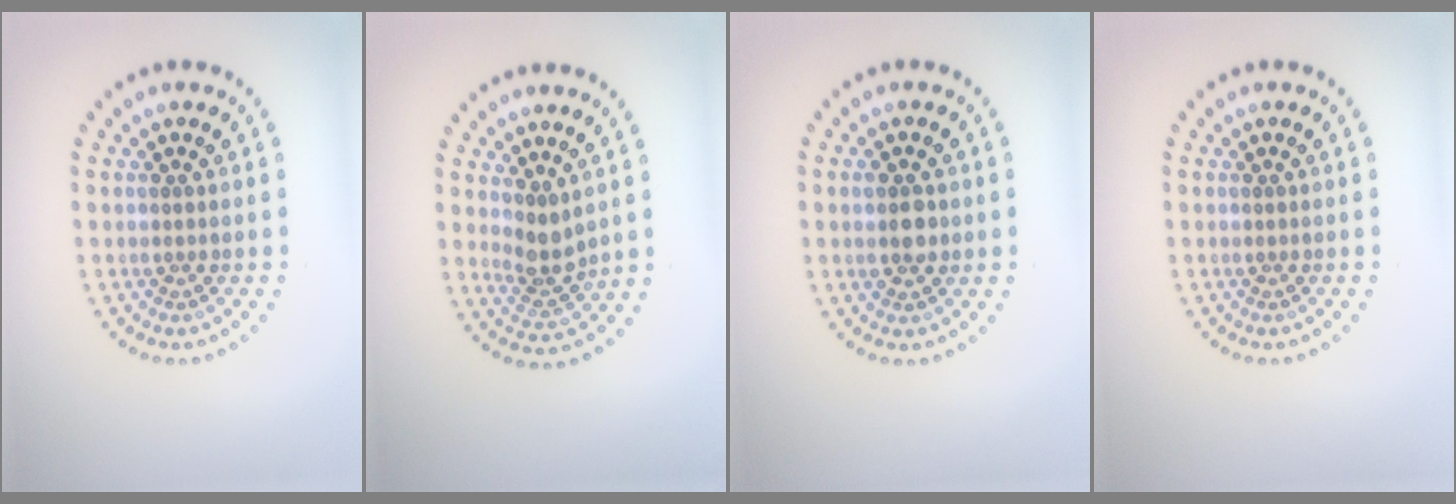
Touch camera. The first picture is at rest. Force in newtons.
{"total": 2.3, "press": 1.9, "slide": 1.4}
{"total": 1.9, "press": 1.9, "slide": 0.3}
{"total": 0.0}